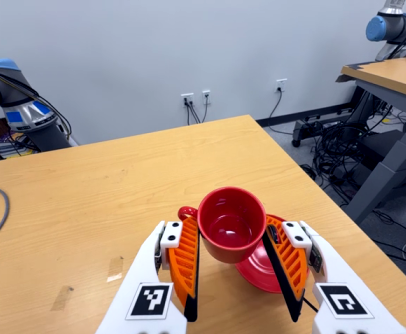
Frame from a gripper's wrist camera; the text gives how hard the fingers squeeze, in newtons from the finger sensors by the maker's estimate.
{"total": 3.3, "left": 2.8, "right": 3.8}